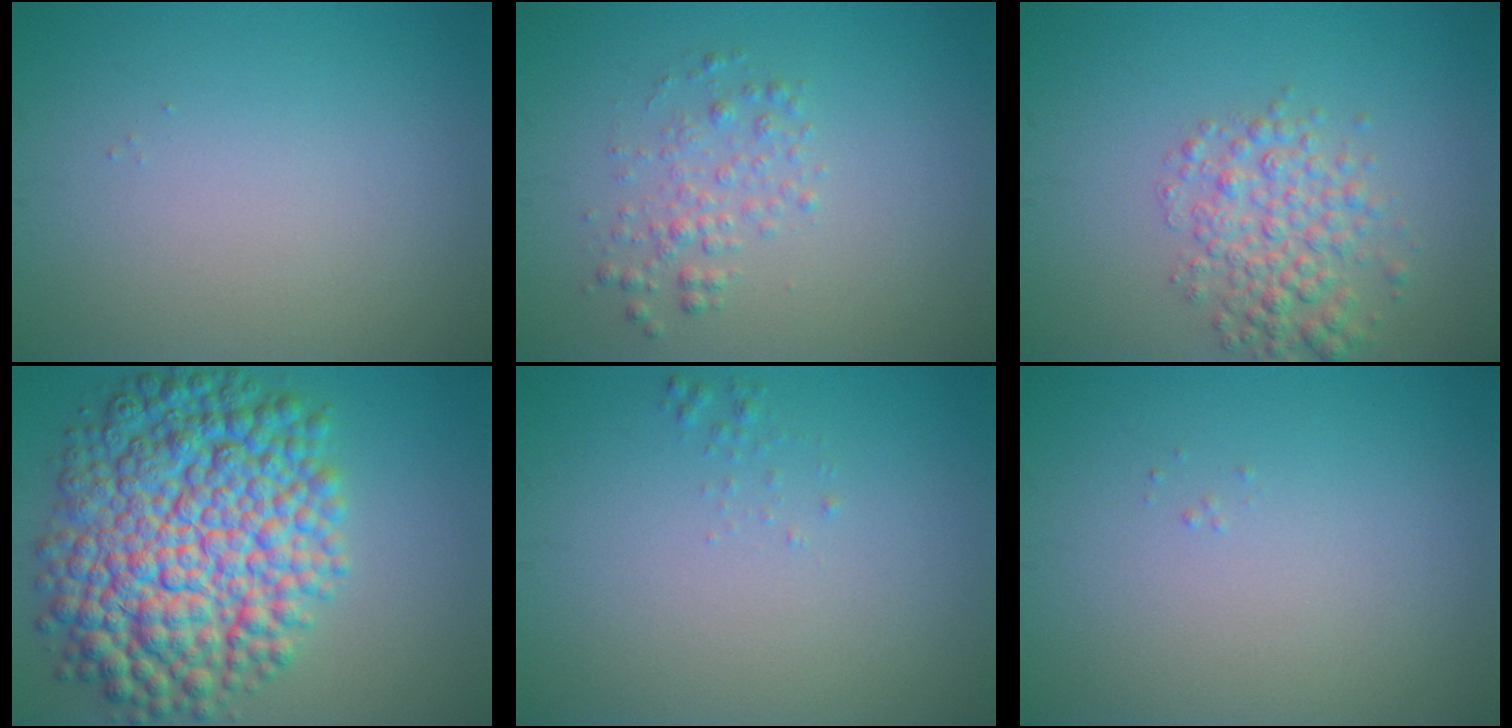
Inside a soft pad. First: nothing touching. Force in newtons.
{"total": 2.0, "press": 2.0, "slide": 0.0}
{"total": 3.9, "press": 3.9, "slide": 0.1}
{"total": 13.2, "press": 13.2, "slide": 0.1}
{"total": 0.5, "press": 0.5, "slide": 0.0}
{"total": 0.0}